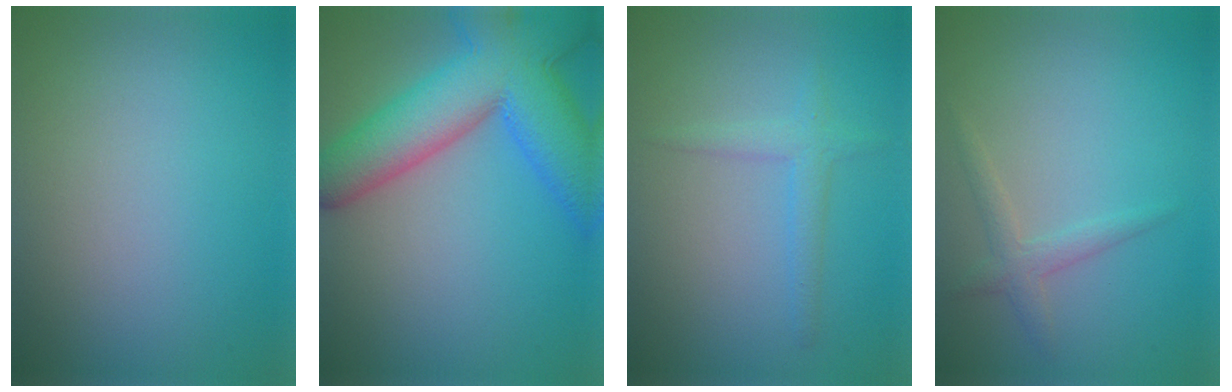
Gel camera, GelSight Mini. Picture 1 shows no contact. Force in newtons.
{"total": 10.7, "press": 10.7, "slide": 0.5}
{"total": 1.7, "press": 1.7, "slide": 0.0}
{"total": 1.8, "press": 1.8, "slide": 0.1}